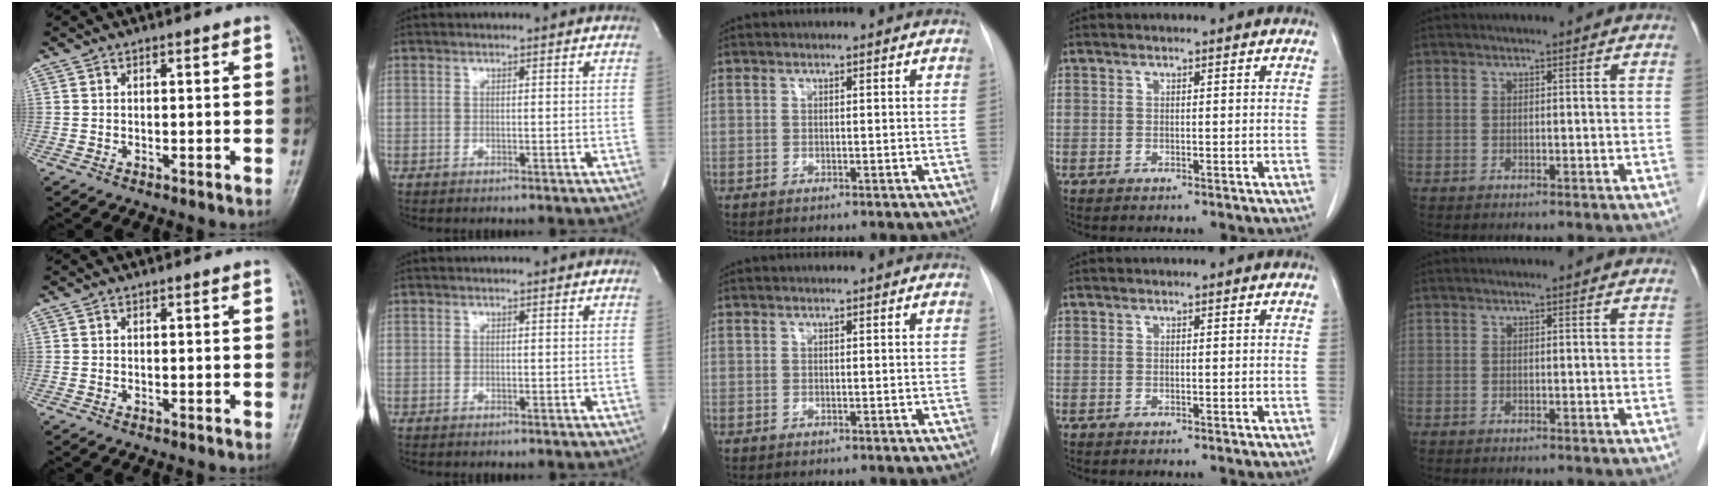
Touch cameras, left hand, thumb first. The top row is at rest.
{}